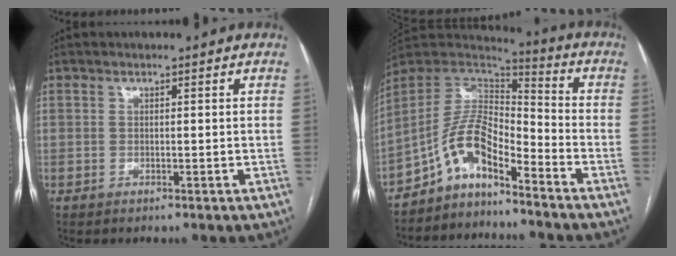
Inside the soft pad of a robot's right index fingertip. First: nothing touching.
{"total": 9.8, "force": [-6.8, 3.0, 6.3], "torque": [-0.126, 0.034, -0.129]}